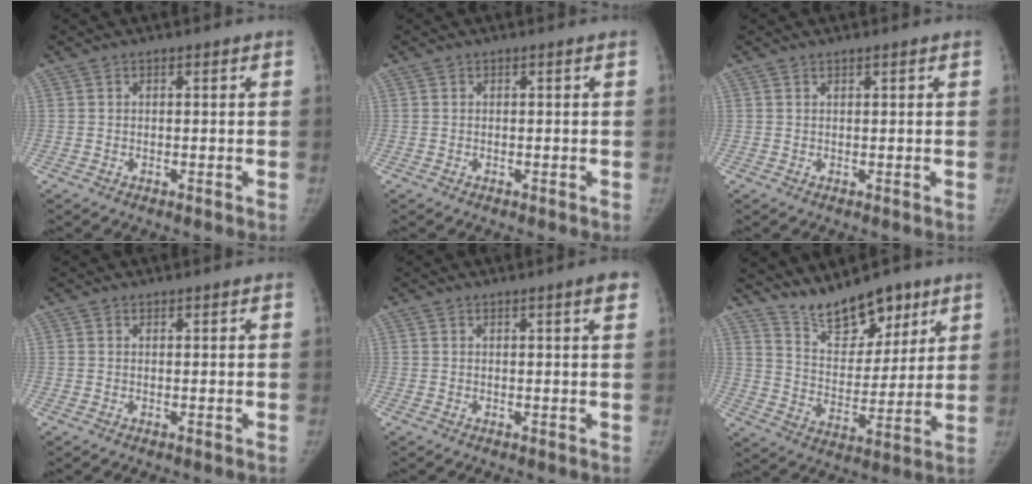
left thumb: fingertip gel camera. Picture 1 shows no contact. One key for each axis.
{"total": 0.0}
{"total": 0.7, "fx": 0.6, "fy": 0.2, "fz": 0.3, "tx": -0.007, "ty": -0.003, "tz": 0.009}
{"total": 0.8, "fx": 0.7, "fy": 0.3, "fz": 0.2, "tx": -0.002, "ty": -0.005, "tz": 0.010}
{"total": 3.0, "fx": 1.7, "fy": 0.2, "fz": 2.4, "tx": -0.029, "ty": -0.006, "tz": 0.021}
{"total": 13.4, "fx": 10.5, "fy": 5.9, "fz": 5.7, "tx": -0.055, "ty": -0.064, "tz": 0.189}